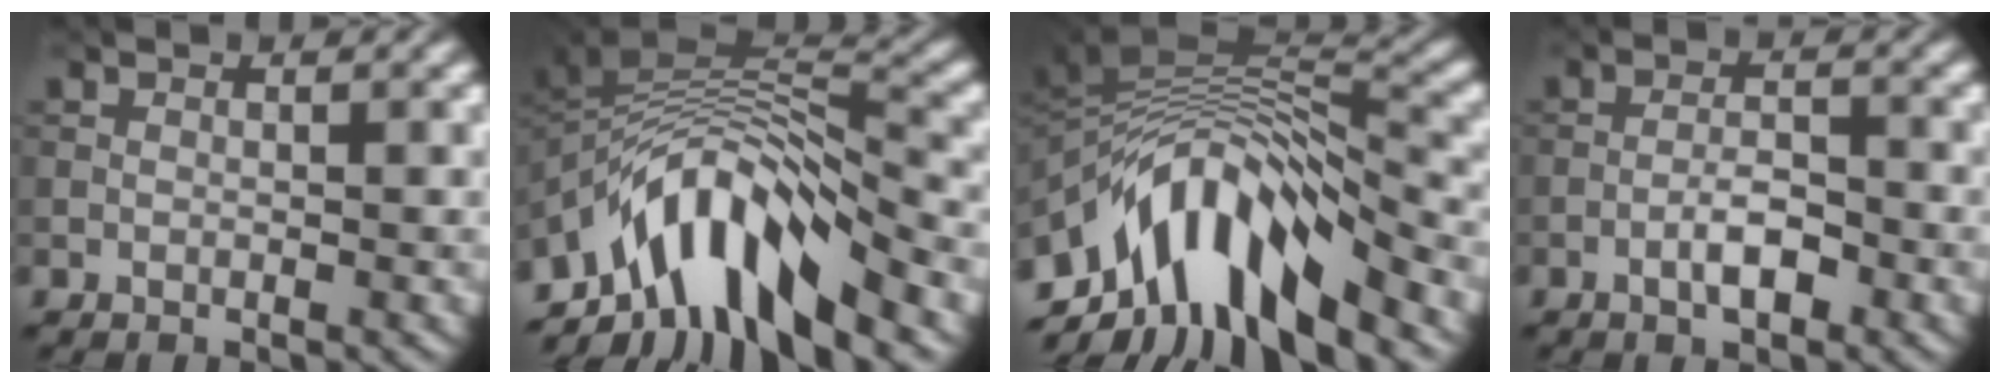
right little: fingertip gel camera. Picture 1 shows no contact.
{"total": 10.6, "force": [-6.5, 4.2, 7.2], "torque": [-0.111, 0.007, -0.116]}
{"total": 11.6, "force": [-6.6, 5.0, 8.1], "torque": [-0.137, 0.011, -0.113]}
{"total": 2.9, "force": [-1.4, 0.9, 2.4], "torque": [-0.043, 0.006, -0.029]}